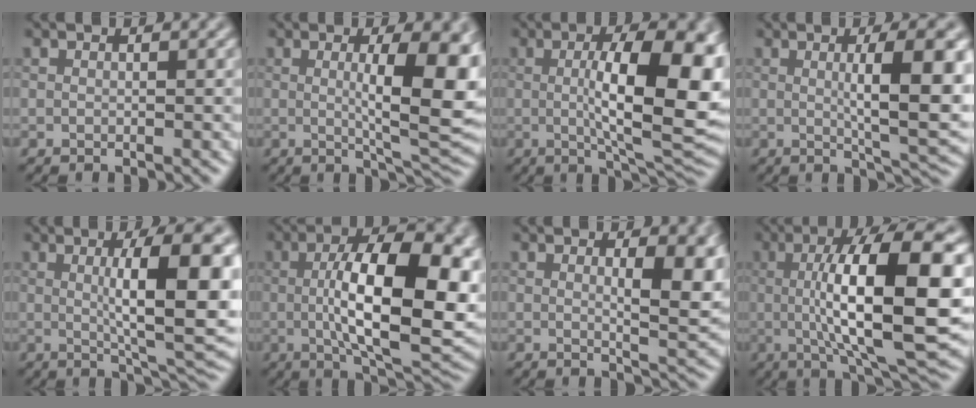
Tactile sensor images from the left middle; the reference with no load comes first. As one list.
[{"total": 9.5, "force": [1.0, 2.1, 9.2], "torque": [-0.124, -0.007, 0.019]}, {"total": 12.5, "force": [0.8, 3.8, 11.9], "torque": [-0.173, -0.001, 0.015]}, {"total": 8.0, "force": [0.7, 1.8, 7.8], "torque": [-0.104, -0.001, 0.013]}, {"total": 10.2, "force": [1.1, 2.3, 9.9], "torque": [-0.130, -0.002, 0.020]}, {"total": 14.2, "force": [0.0, 5.4, 13.1], "torque": [-0.192, 0.000, -0.001]}, {"total": 5.5, "force": [1.0, 1.4, 5.2], "torque": [-0.071, -0.004, 0.020]}, {"total": 13.4, "force": [0.4, 3.5, 12.9], "torque": [-0.191, 0.004, 0.006]}]